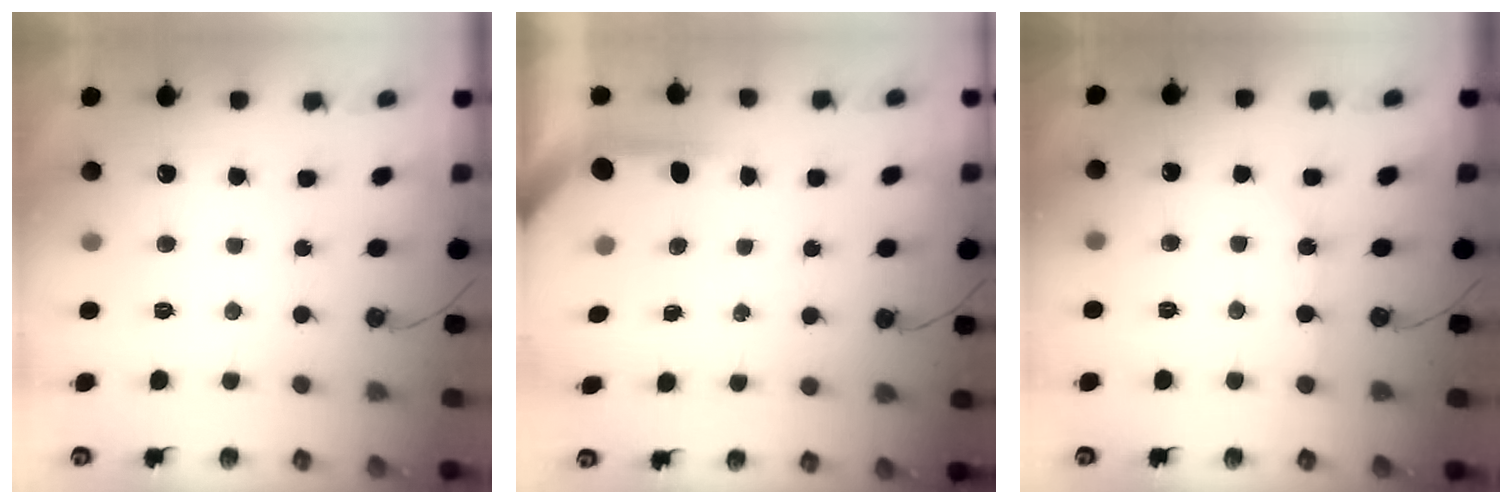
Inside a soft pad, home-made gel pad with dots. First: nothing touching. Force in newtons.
{"total": 3.8, "press": 3.8, "slide": 0.3}
{"total": 2.7, "press": 2.7, "slide": 0.5}